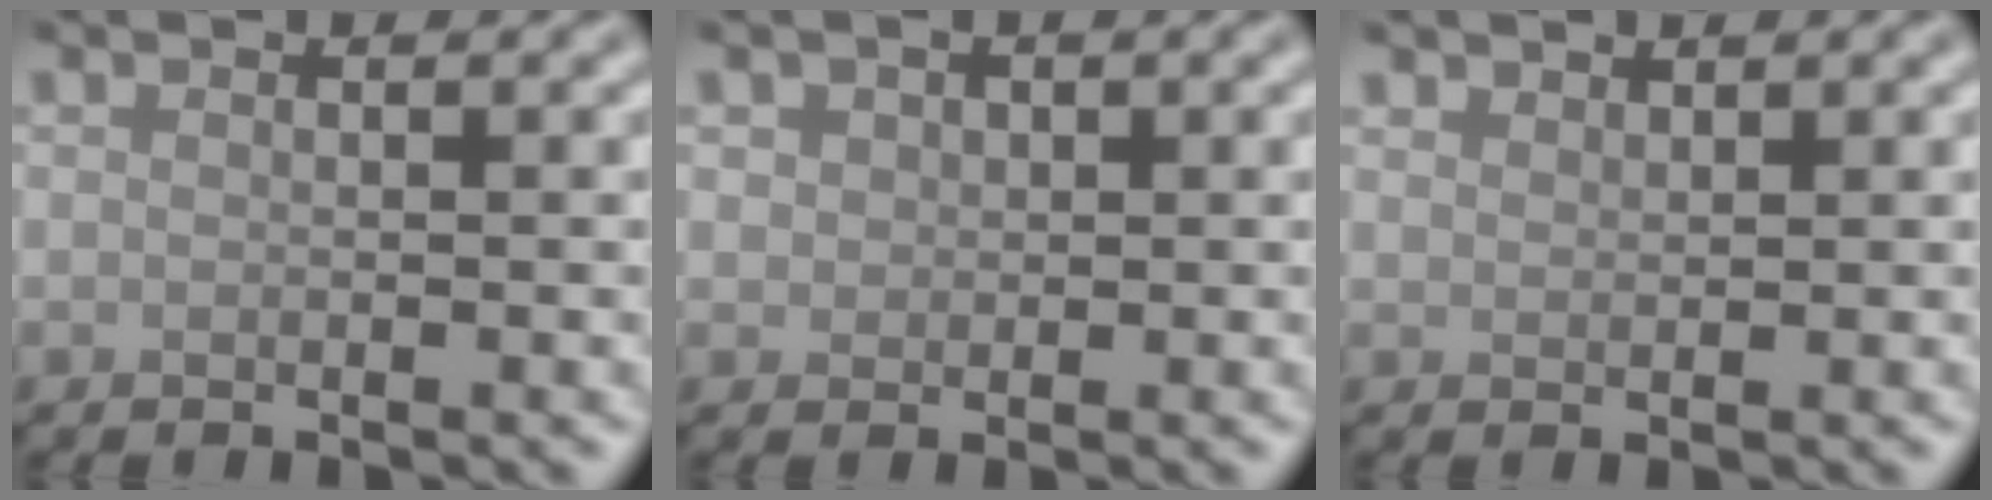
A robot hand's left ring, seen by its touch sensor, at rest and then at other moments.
{"total": 1.5, "force": [0.5, 1.3, 0.5], "torque": [-0.008, 0.000, 0.009]}
{"total": 1.2, "force": [1.2, 0.3, 0.0], "torque": [0.001, 0.001, 0.026]}